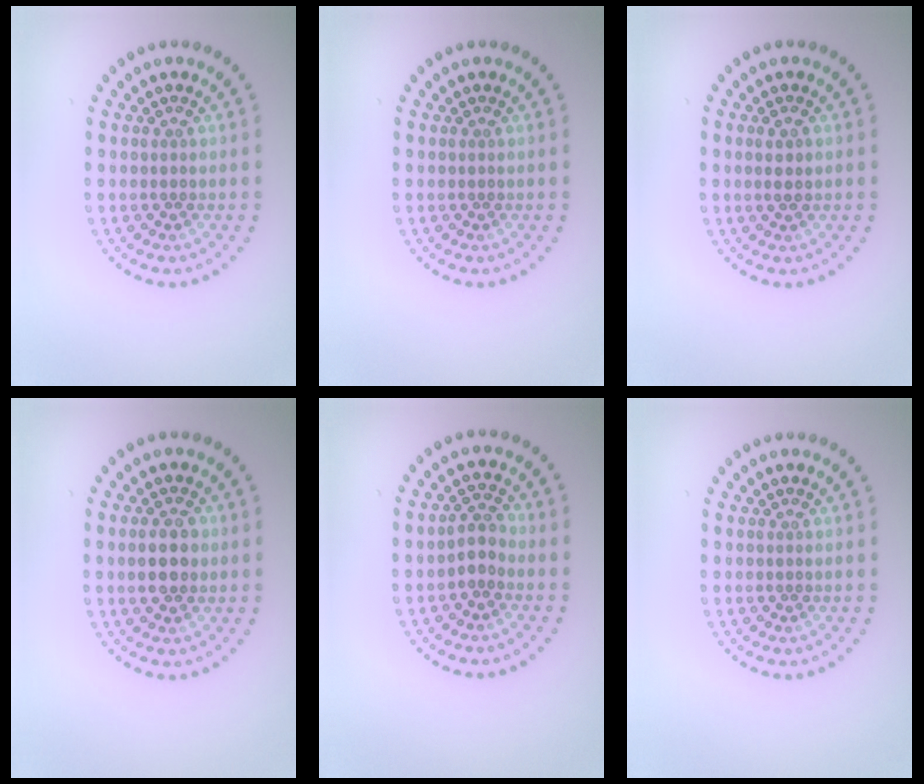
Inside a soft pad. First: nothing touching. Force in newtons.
{"total": 0.0}
{"total": 1.3, "press": 1.1, "slide": 0.7}
{"total": 2.8, "press": 2.8, "slide": 0.0}
{"total": 1.8, "press": 1.6, "slide": 0.7}
{"total": 0.0}